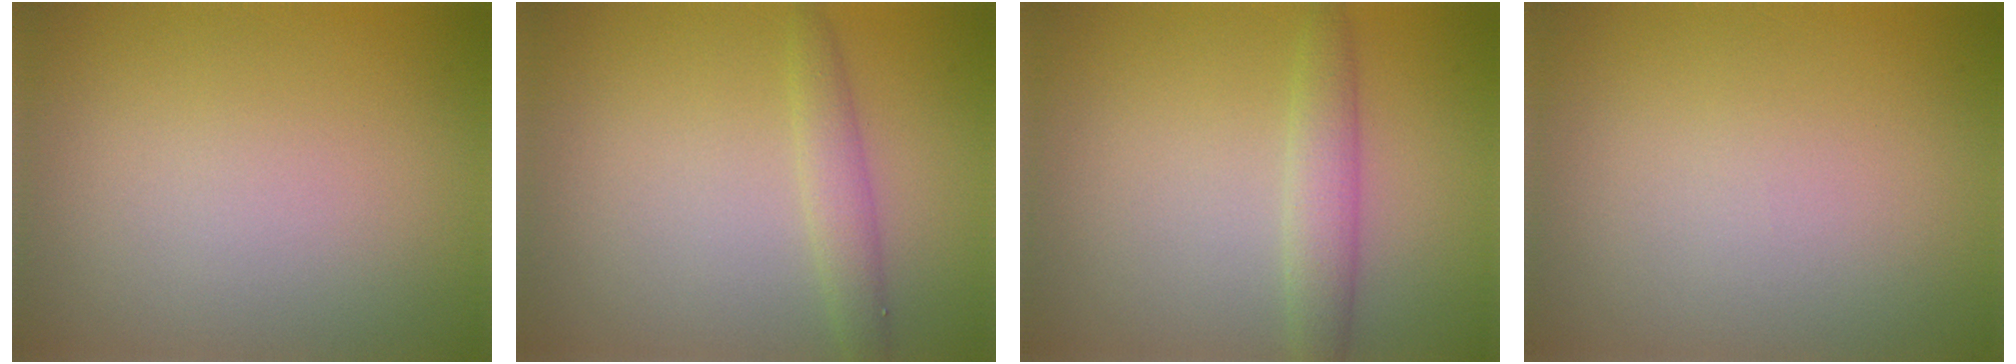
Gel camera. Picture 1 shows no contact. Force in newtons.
{"total": 1.9, "press": 1.9, "slide": 0.1}
{"total": 2.5, "press": 2.5, "slide": 0.0}
{"total": 0.0}